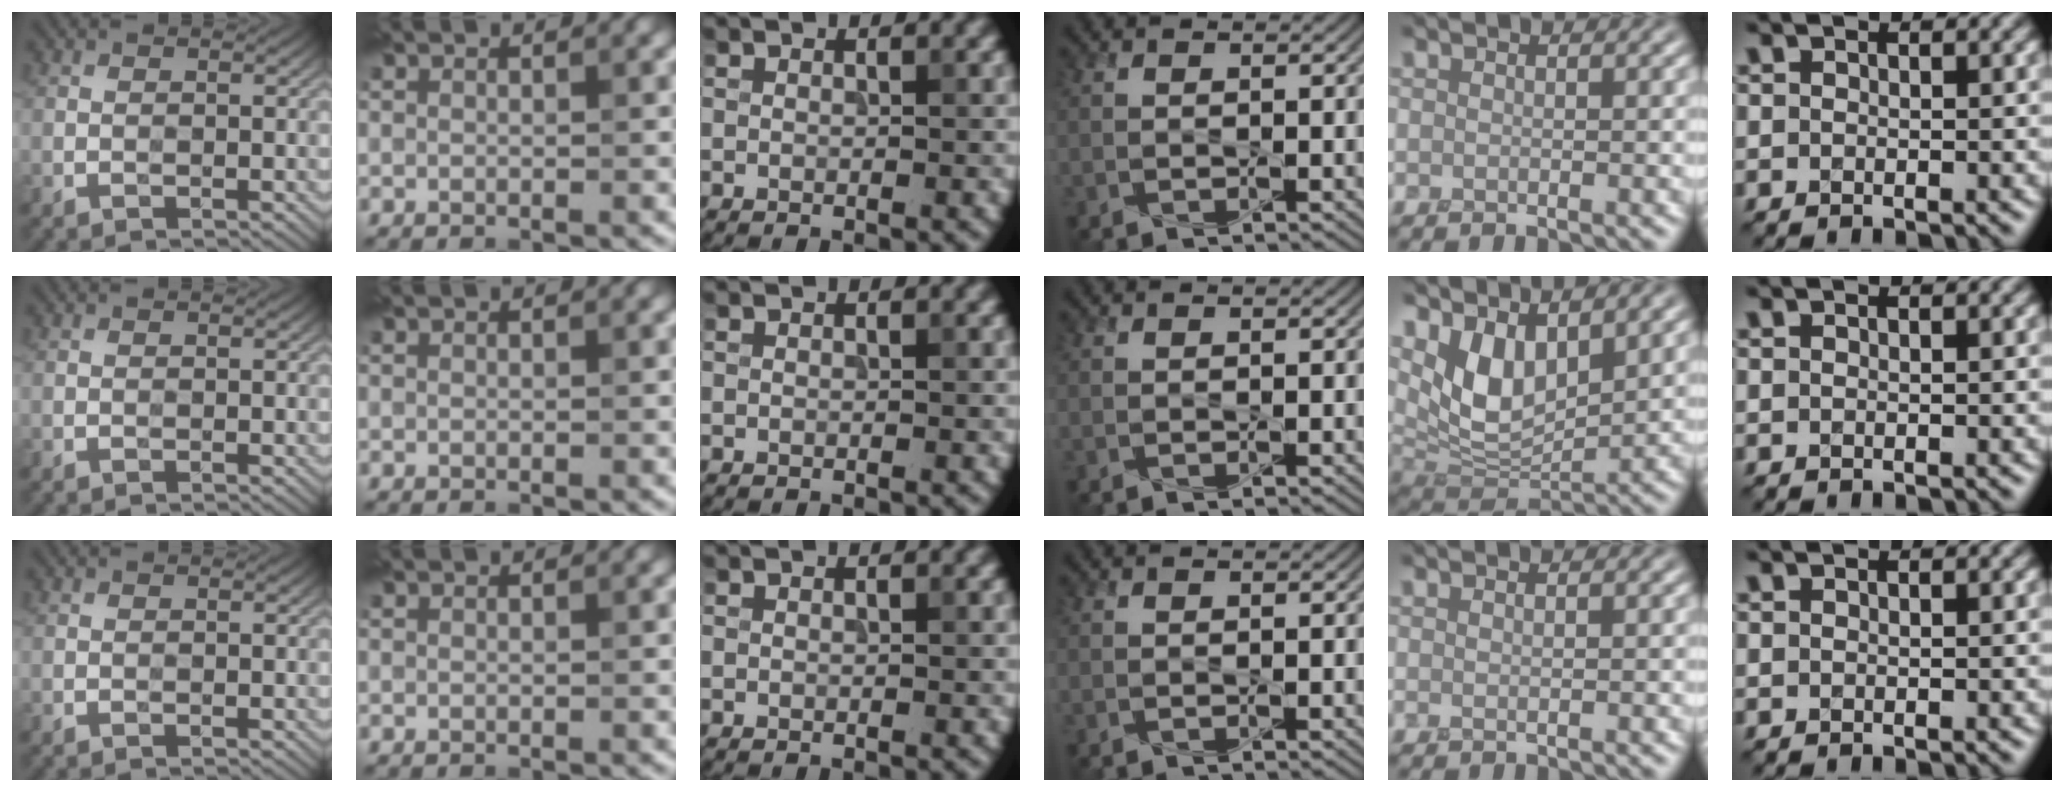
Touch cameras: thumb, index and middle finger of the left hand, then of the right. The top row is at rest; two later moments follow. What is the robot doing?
{"motion": "press", "object": "sticky note"}